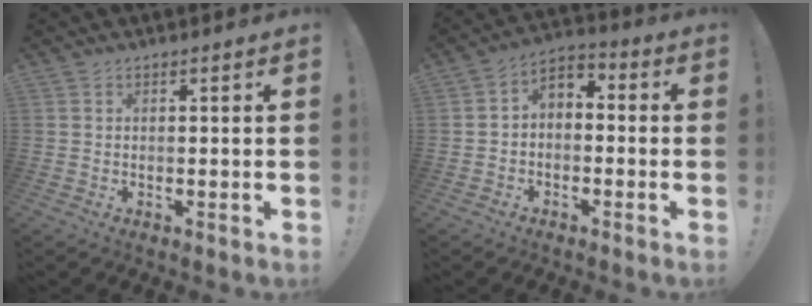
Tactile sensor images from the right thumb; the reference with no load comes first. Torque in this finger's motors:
{"motor_torque": [0.17, 0.01, -0.04, 0.10, 0.12]}